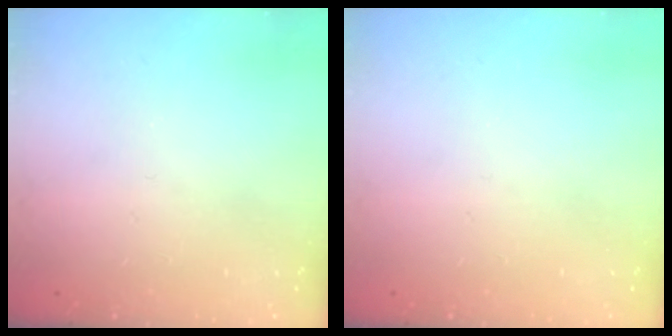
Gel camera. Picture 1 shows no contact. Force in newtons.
{"total": 0.0}